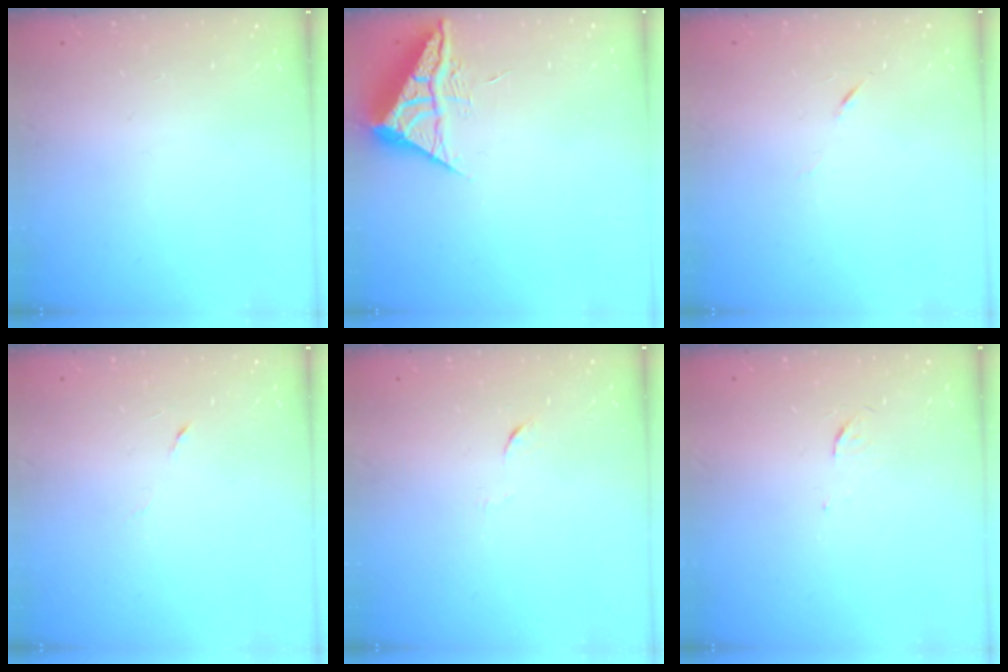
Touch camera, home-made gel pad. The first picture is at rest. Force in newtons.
{"total": 6.4, "press": 6.4, "slide": 0.2}
{"total": 3.8, "press": 3.6, "slide": 1.1}
{"total": 2.9, "press": 2.7, "slide": 1.0}
{"total": 4.0, "press": 4.0, "slide": 0.6}
{"total": 3.3, "press": 3.3, "slide": 0.5}